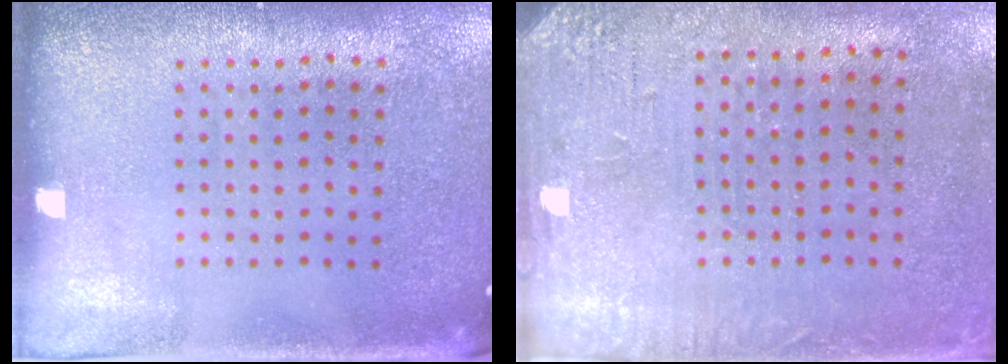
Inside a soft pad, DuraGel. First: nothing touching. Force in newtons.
{"total": 3.3, "press": 2.7, "slide": 1.9}